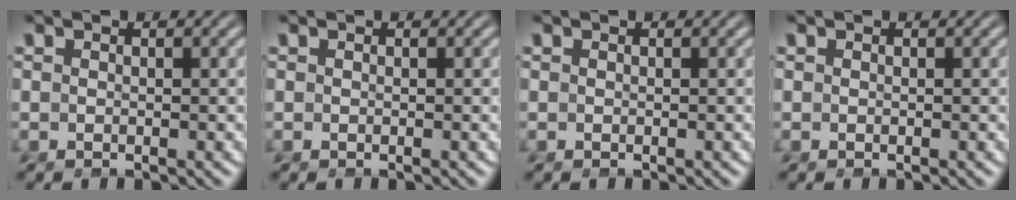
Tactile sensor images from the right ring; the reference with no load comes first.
{"total": 0.0}
{"total": 0.0}
{"total": 0.0}